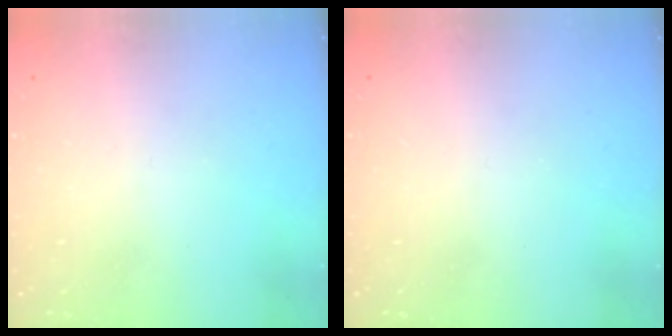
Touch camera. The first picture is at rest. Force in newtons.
{"total": 0.0}